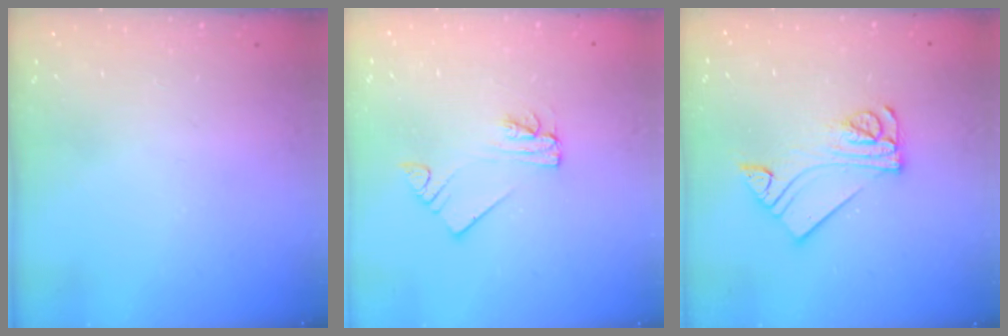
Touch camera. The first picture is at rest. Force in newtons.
{"total": 2.2, "press": 2.2, "slide": 0.1}
{"total": 11.1, "press": 11.1, "slide": 1.1}